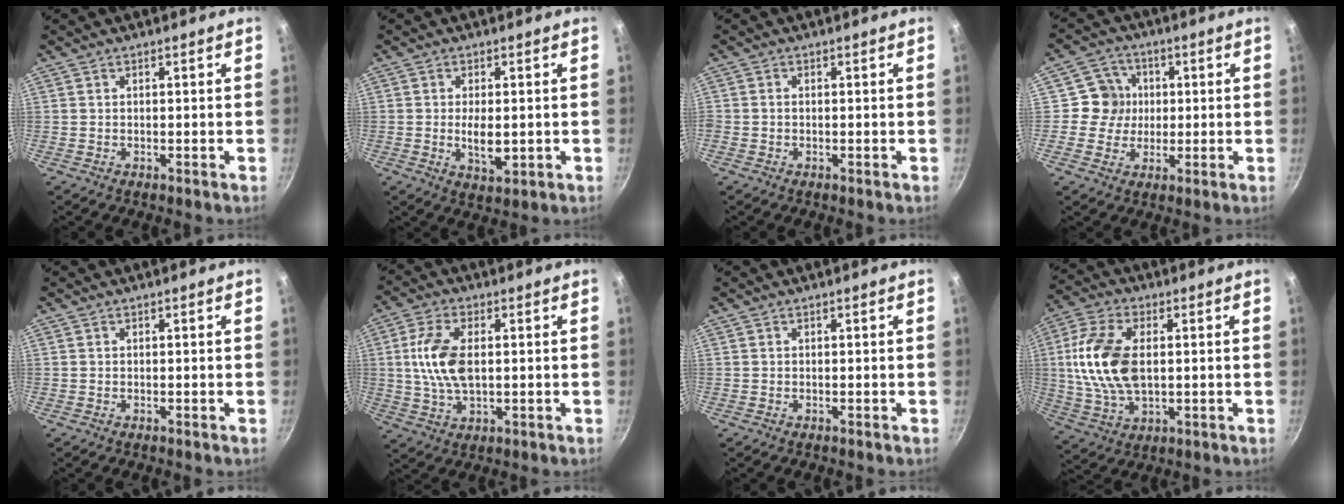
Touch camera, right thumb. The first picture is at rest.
{"total": 5.5, "force": [-0.5, 2.6, 4.8], "torque": [-0.078, -0.010, -0.004]}
{"total": 0.6, "force": [-0.2, 0.5, 0.4], "torque": [-0.005, 0.002, -0.004]}
{"total": 7.5, "force": [0.5, 7.3, 1.7], "torque": [0.015, 0.013, 0.001]}
{"total": 0.0}
{"total": 10.4, "force": [1.1, 5.4, 8.8], "torque": [-0.188, 0.000, 0.024]}
{"total": 0.0}
{"total": 15.1, "force": [1.3, 8.4, 12.5], "torque": [-0.261, 0.000, 0.028]}